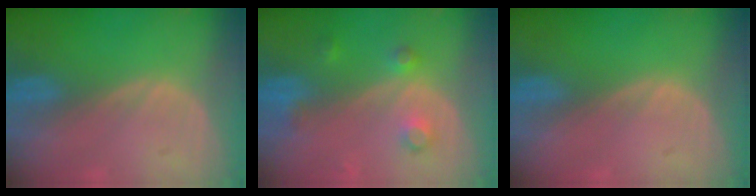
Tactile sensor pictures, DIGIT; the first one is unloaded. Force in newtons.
{"total": 3.8, "press": 3.5, "slide": 1.4}
{"total": 0.0}